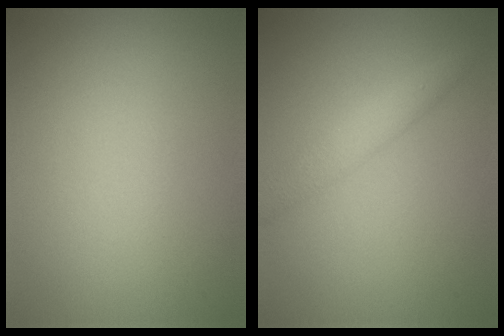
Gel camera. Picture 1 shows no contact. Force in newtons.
{"total": 2.5, "press": 2.5, "slide": 0.1}